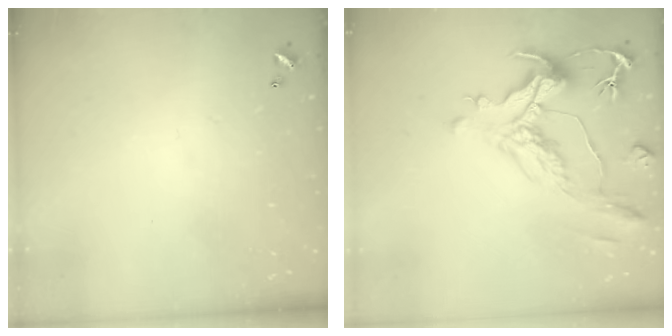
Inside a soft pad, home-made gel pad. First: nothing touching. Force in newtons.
{"total": 1.6, "press": 0.6, "slide": 1.5}